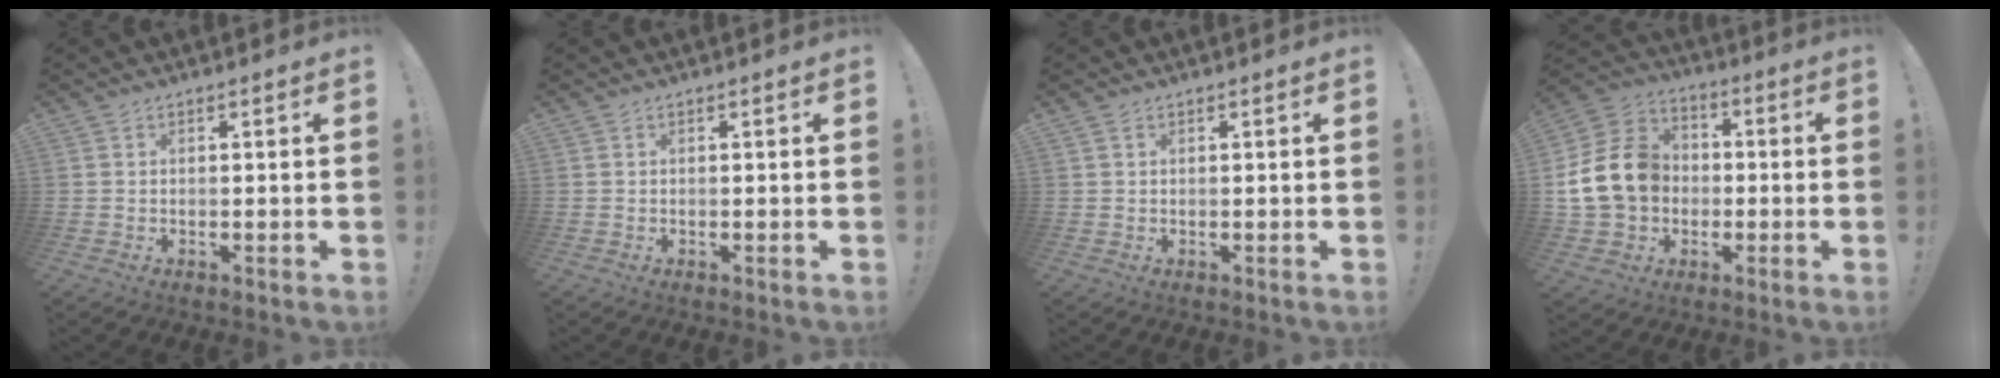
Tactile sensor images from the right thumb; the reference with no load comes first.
{"total": 0.0}
{"total": 0.8, "force": [0.6, 0.4, 0.3], "torque": [0.000, -0.004, 0.011]}
{"total": 17.6, "force": [0.2, 14.5, 9.9], "torque": [-0.171, 0.021, 0.016]}